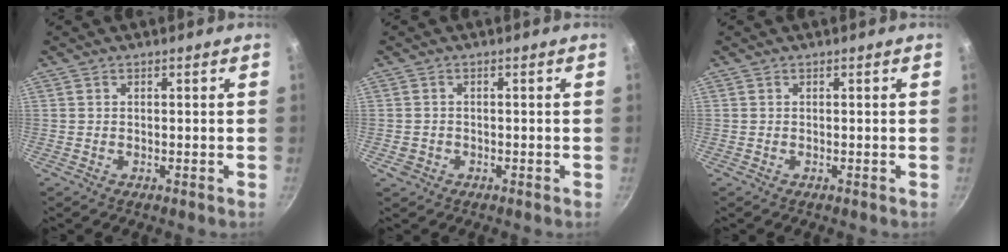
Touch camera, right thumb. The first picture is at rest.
{"total": 1.9, "force": [-0.7, 1.7, 0.6], "torque": [-0.009, 0.005, -0.006]}
{"total": 0.0}